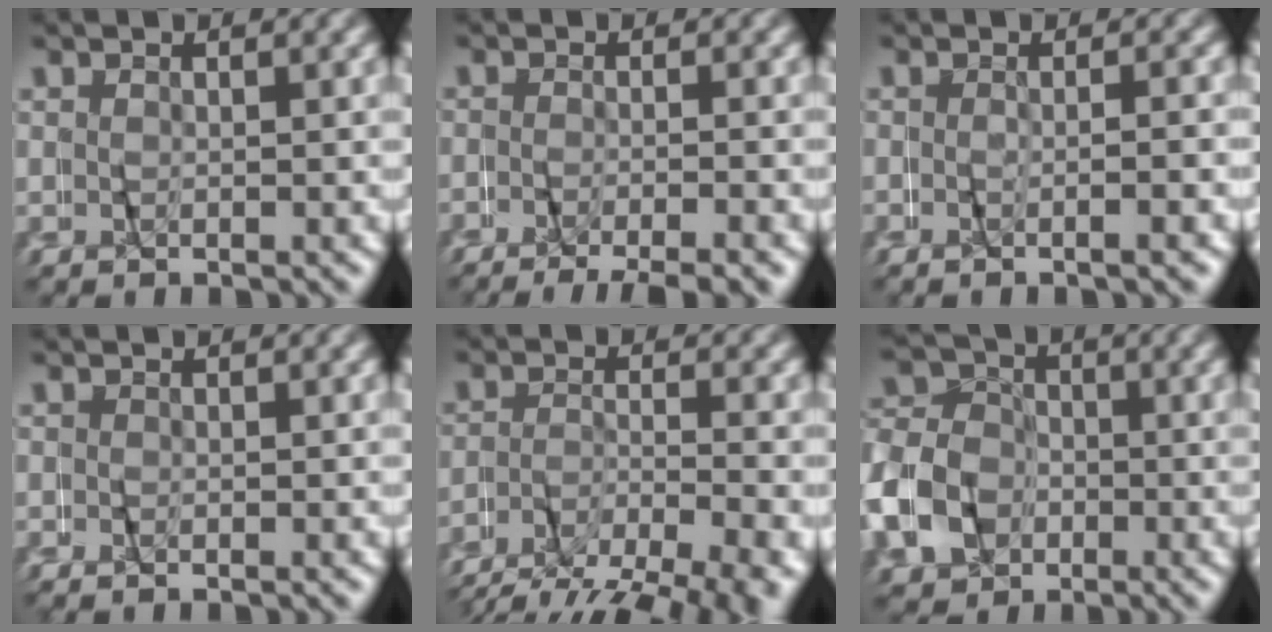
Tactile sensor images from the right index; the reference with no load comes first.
{"total": 3.8, "force": [-3.4, 0.2, 1.6], "torque": [-0.024, -0.007, -0.055]}
{"total": 1.6, "force": [-1.1, -1.2, -0.1], "torque": [0.000, 0.008, -0.023]}
{"total": 0.0}
{"total": 6.7, "force": [-4.5, 2.8, 4.1], "torque": [-0.062, -0.013, -0.072]}
{"total": 8.0, "force": [-2.1, 7.3, 2.4], "torque": [-0.066, -0.009, -0.044]}